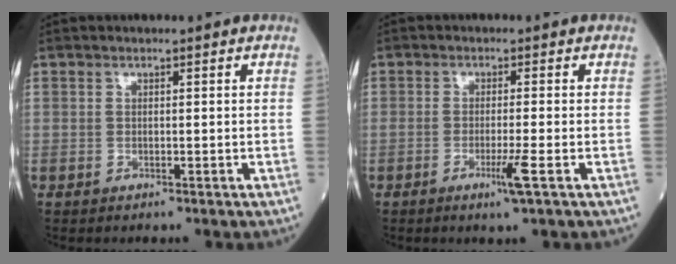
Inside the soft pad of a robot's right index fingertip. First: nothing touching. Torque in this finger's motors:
{"motor_torque": [0.83, -0.27, 0.37, 0.12]}